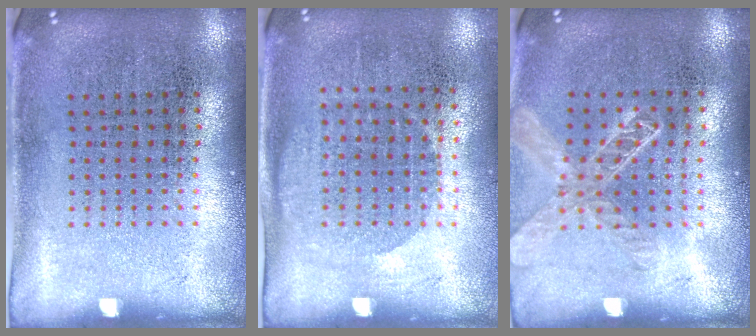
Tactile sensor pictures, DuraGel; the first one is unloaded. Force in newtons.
{"total": 1.1, "press": 1.0, "slide": 0.4}
{"total": 1.4, "press": 1.3, "slide": 0.5}